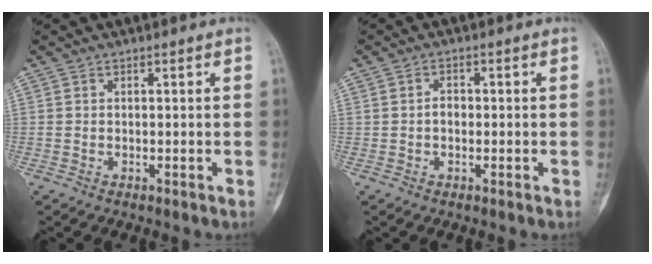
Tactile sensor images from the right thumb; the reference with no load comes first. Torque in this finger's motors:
{"motor_torque": [0.32, 0.02, 0.01, -0.11, 0.07]}